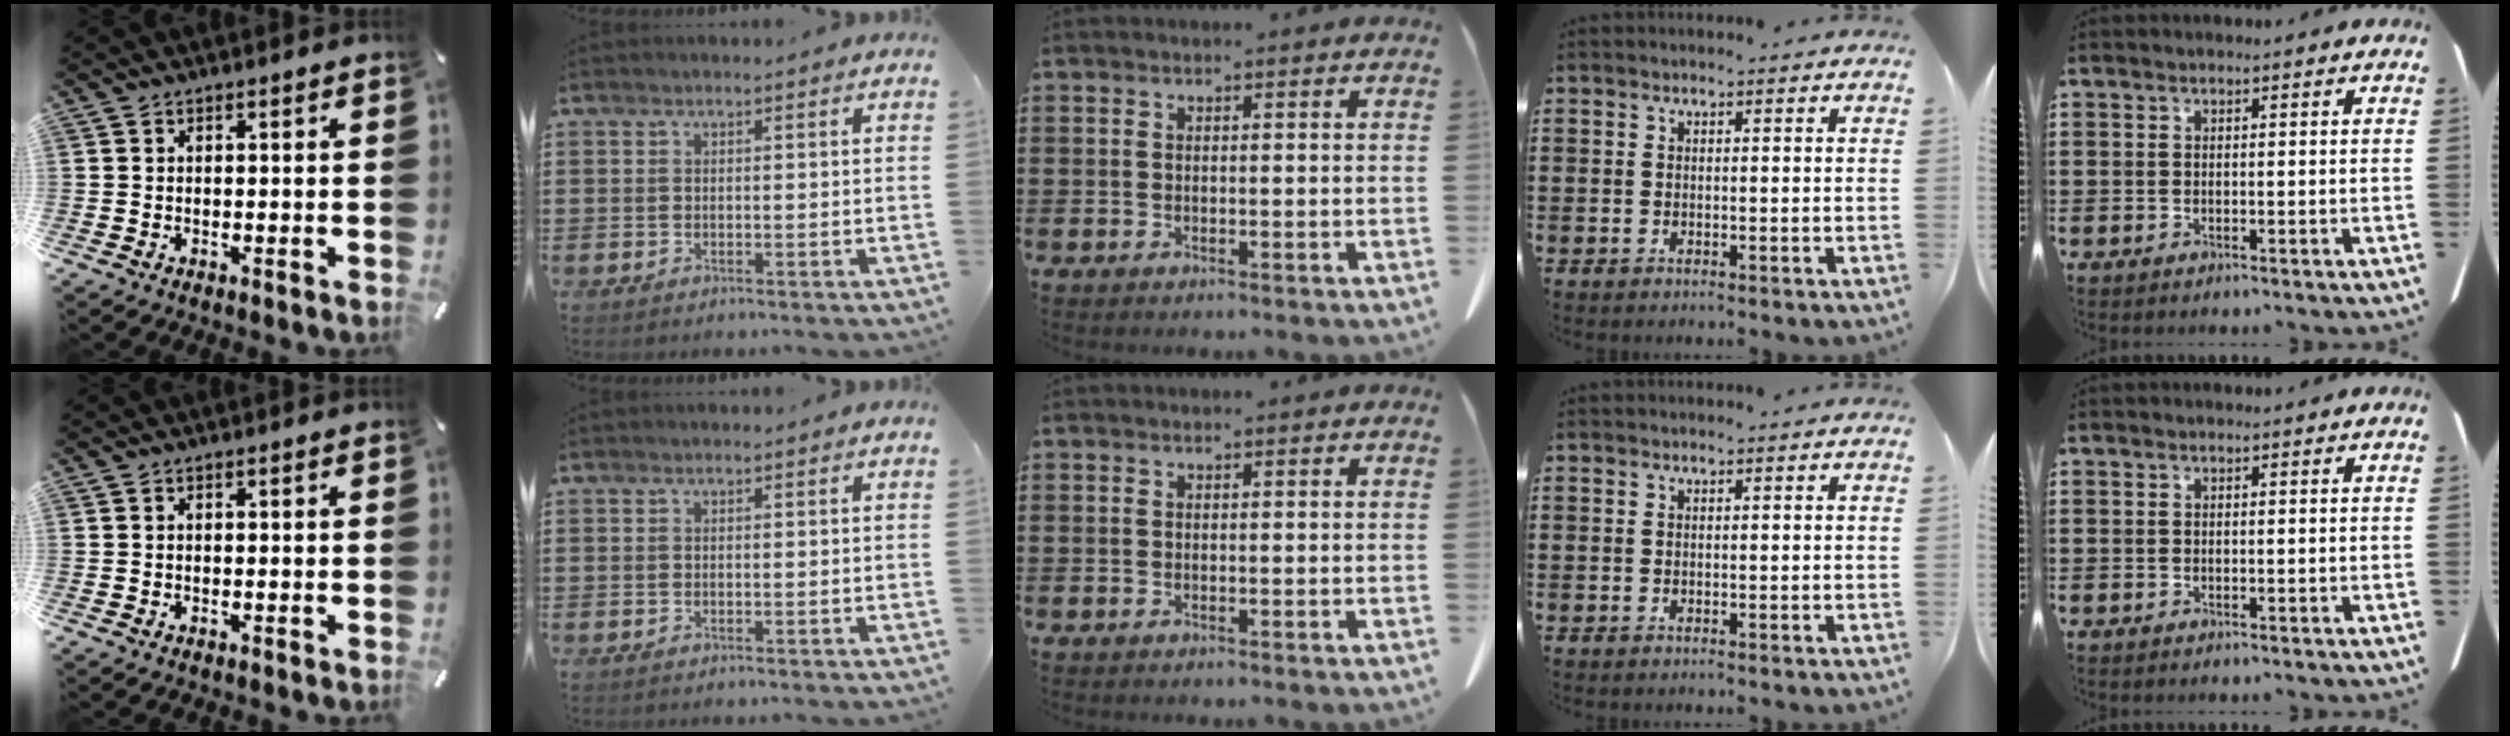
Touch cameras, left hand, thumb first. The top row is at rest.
{}